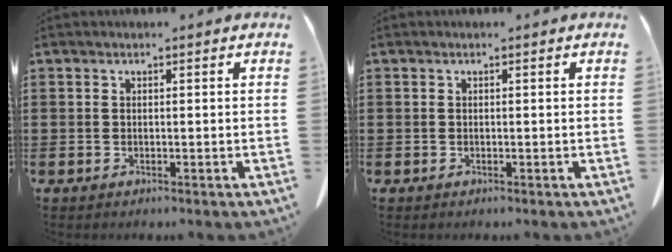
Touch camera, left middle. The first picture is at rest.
{"total": 0.0}